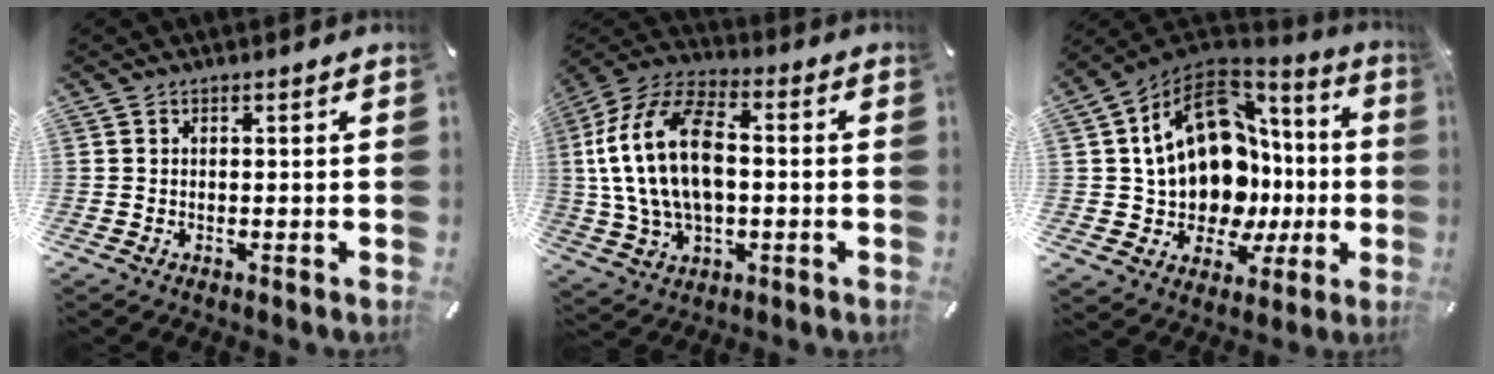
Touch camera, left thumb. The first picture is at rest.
{"total": 18.1, "force": [0.3, 12.0, 13.6], "torque": [-0.309, 0.010, 0.002]}
{"total": 21.2, "force": [3.0, 15.7, 13.8], "torque": [-0.261, -0.035, 0.070]}